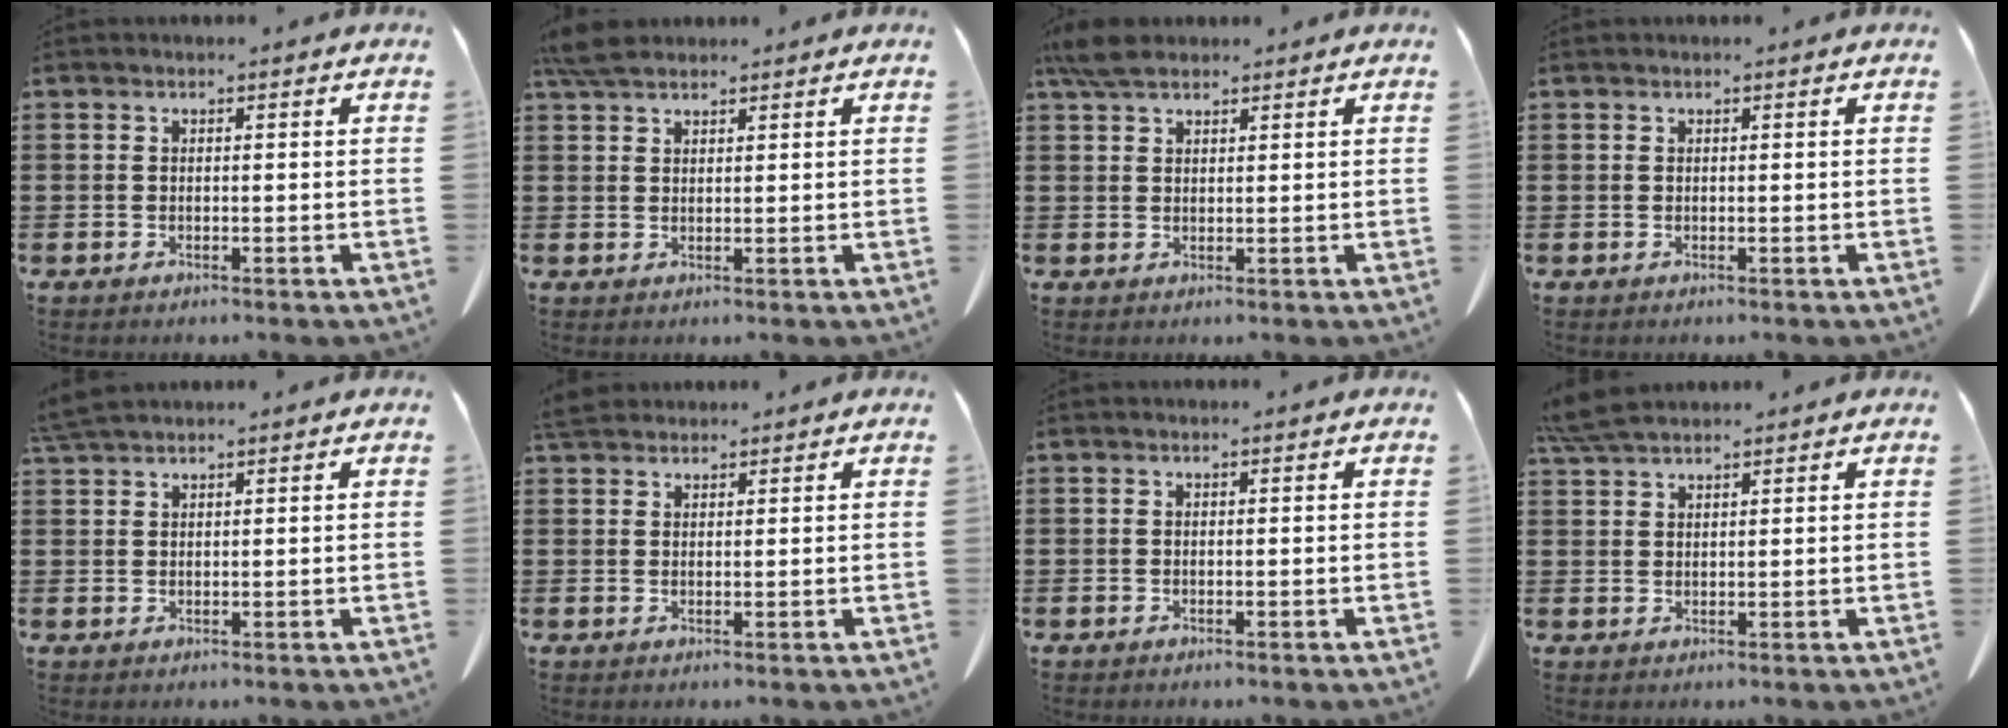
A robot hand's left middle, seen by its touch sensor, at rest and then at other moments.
{"total": 4.1, "force": [3.3, 1.3, 2.1], "torque": [-0.050, 0.001, 0.064]}
{"total": 4.2, "force": [3.1, 1.5, 2.4], "torque": [-0.056, 0.004, 0.060]}
{"total": 0.0}
{"total": 2.9, "force": [2.6, 0.3, 1.3], "torque": [-0.033, -0.001, 0.052]}
{"total": 3.1, "force": [2.8, 1.0, 1.0], "torque": [-0.030, 0.001, 0.055]}
{"total": 0.0}
{"total": 4.6, "force": [4.0, 0.7, 2.1], "torque": [-0.052, -0.004, 0.077]}